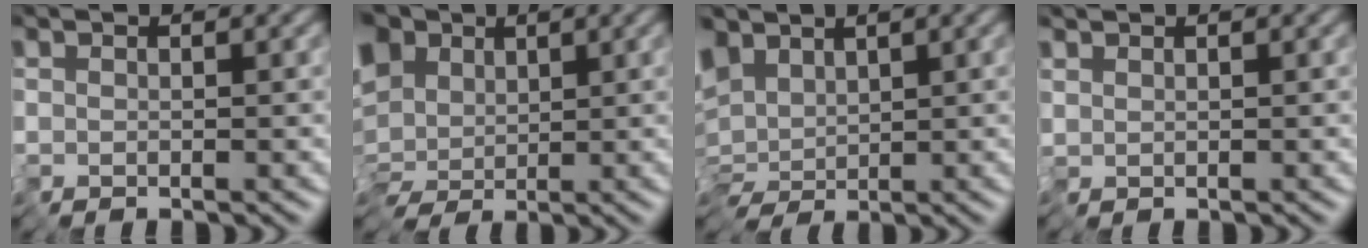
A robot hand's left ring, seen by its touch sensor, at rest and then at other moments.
{"total": 11.8, "force": [2.5, 8.9, 7.2], "torque": [-0.151, 0.026, 0.014]}
{"total": 6.9, "force": [2.1, 4.6, 4.6], "torque": [-0.113, 0.015, 0.041]}
{"total": 0.9, "force": [0.6, 0.5, -0.3], "torque": [0.006, 0.004, 0.014]}